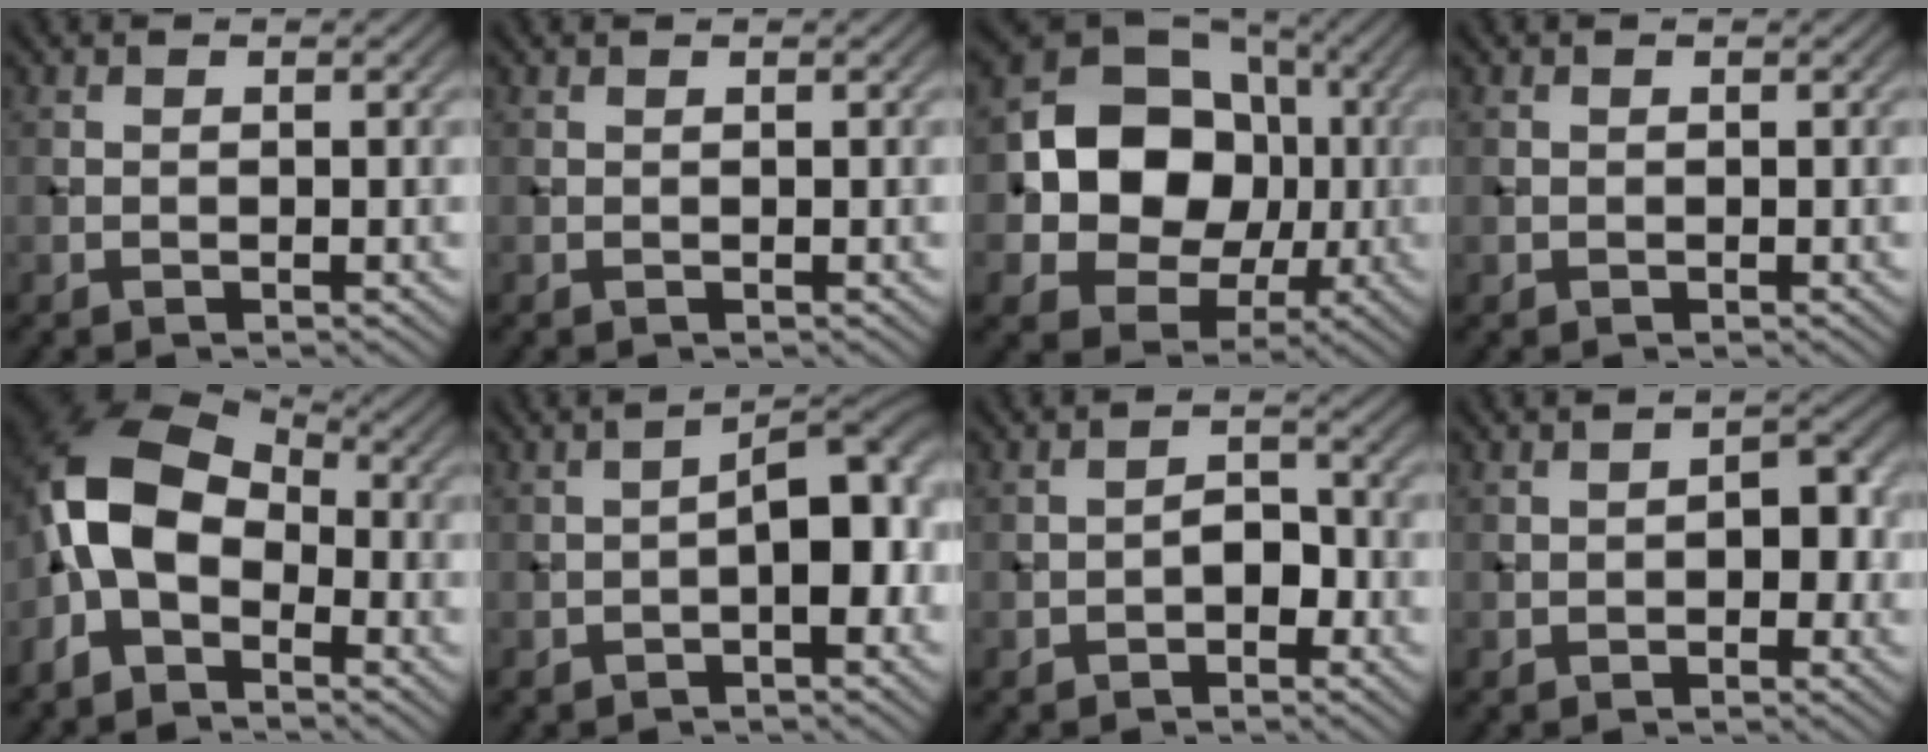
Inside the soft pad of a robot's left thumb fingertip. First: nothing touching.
{"total": 0.0}
{"total": 12.9, "force": [0.3, 10.6, 7.3], "torque": [-0.124, 0.001, -0.011]}
{"total": 0.7, "force": [-0.2, 0.6, 0.0], "torque": [0.003, -0.005, -0.007]}
{"total": 10.1, "force": [-3.0, 5.9, 7.6], "torque": [-0.178, 0.006, -0.076]}
{"total": 6.6, "force": [-2.0, 2.5, 5.7], "torque": [-0.074, 0.015, -0.038]}
{"total": 2.7, "force": [-1.6, 1.6, 1.6], "torque": [-0.021, 0.012, -0.033]}
{"total": 3.2, "force": [-0.9, 1.9, 2.5], "torque": [-0.030, 0.005, -0.016]}